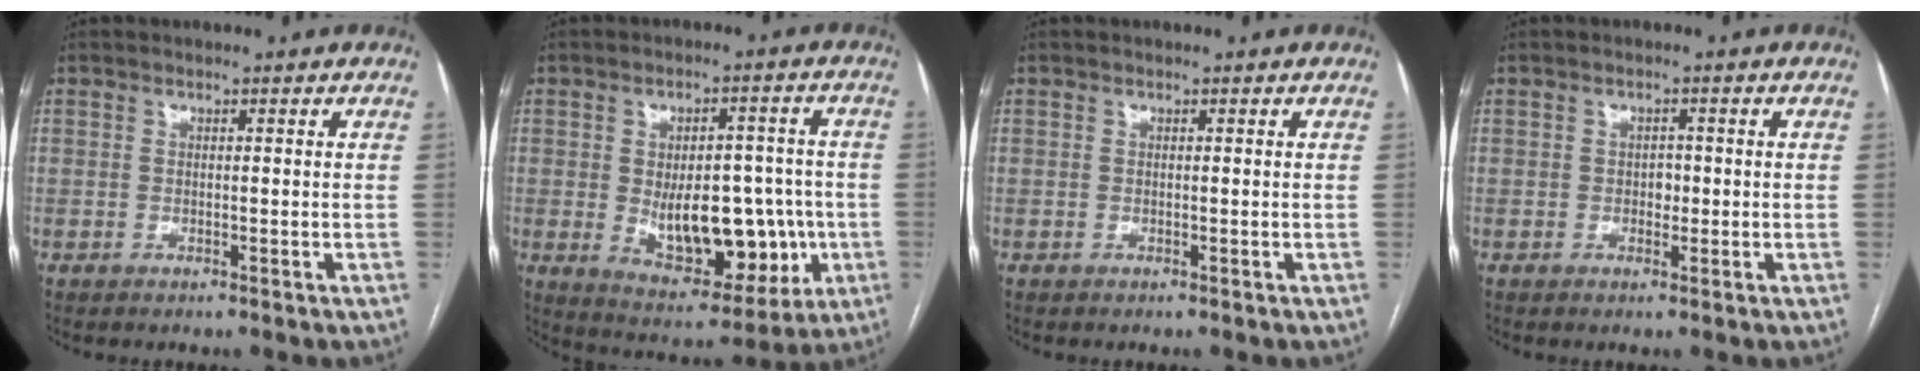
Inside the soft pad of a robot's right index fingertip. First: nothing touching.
{"total": 15.3, "force": [-2.1, 7.6, 13.1], "torque": [-0.191, 0.007, -0.011]}
{"total": 0.0}
{"total": 1.5, "force": [-0.2, 1.0, 1.1], "torque": [-0.012, 0.003, -0.003]}